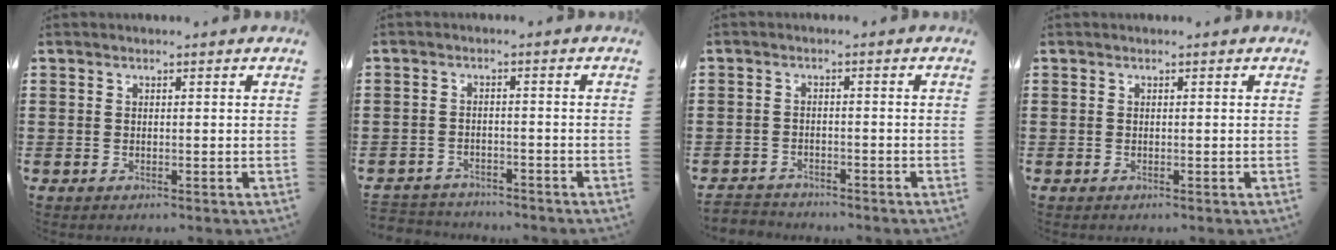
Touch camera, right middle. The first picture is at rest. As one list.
[{"total": 3.1, "force": [-3.0, 0.8, -0.5], "torque": [0.001, 0.001, -0.068]}, {"total": 2.8, "force": [-2.6, 0.8, -0.4], "torque": [0.000, 0.000, -0.060]}, {"total": 0.0}]